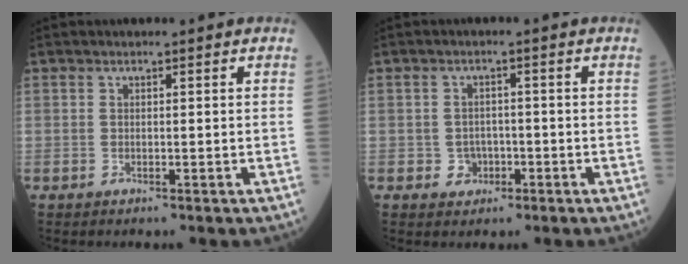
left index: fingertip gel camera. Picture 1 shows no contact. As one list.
[{"total": 2.7, "force": [-1.0, 2.3, 0.9], "torque": [-0.012, 0.006, -0.013]}]